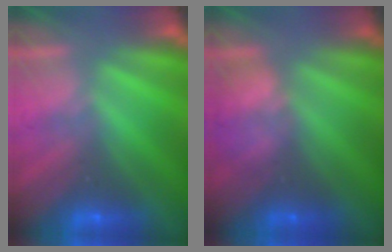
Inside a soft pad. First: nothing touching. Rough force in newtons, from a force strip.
{"total": 2.4}